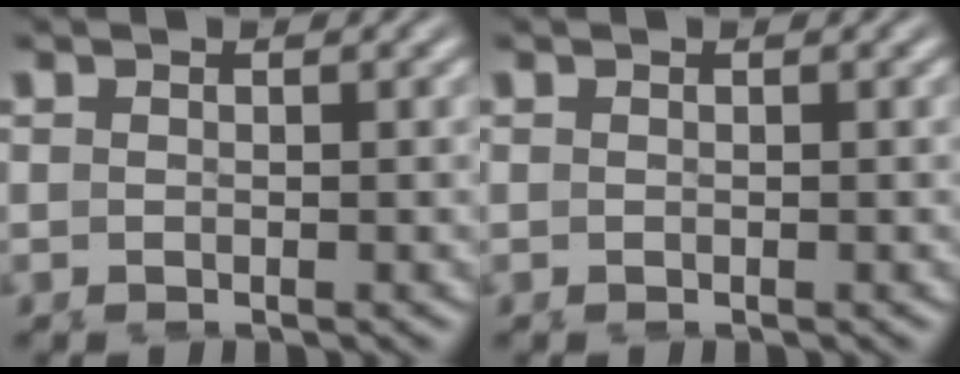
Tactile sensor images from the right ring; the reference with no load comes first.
{"total": 0.0}